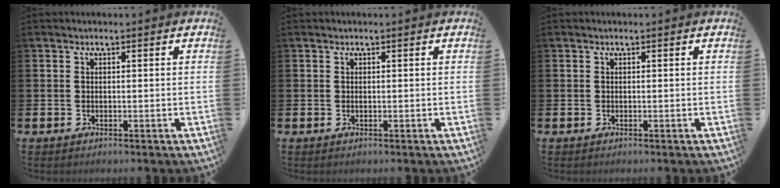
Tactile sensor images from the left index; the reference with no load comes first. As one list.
[{"total": 0.0}, {"total": 0.0}]